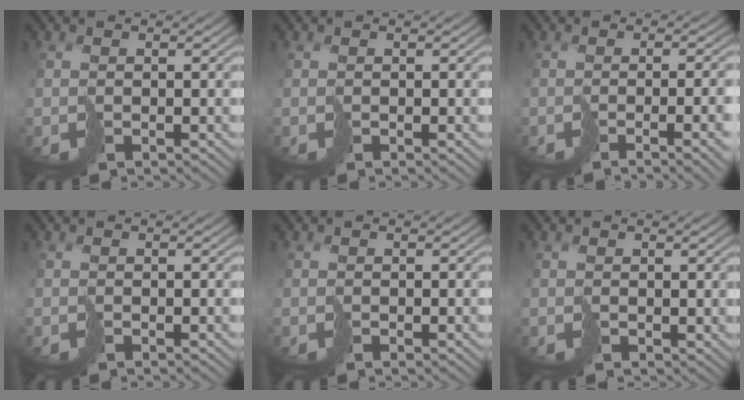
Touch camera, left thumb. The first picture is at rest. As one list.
[{"total": 0.0}, {"total": 7.3, "force": [-2.1, 2.2, 6.6], "torque": [-0.077, -0.010, -0.021]}, {"total": 0.0}, {"total": 0.0}, {"total": 0.8, "force": [0.6, 0.5, 0.1], "torque": [-0.003, -0.002, 0.012]}]